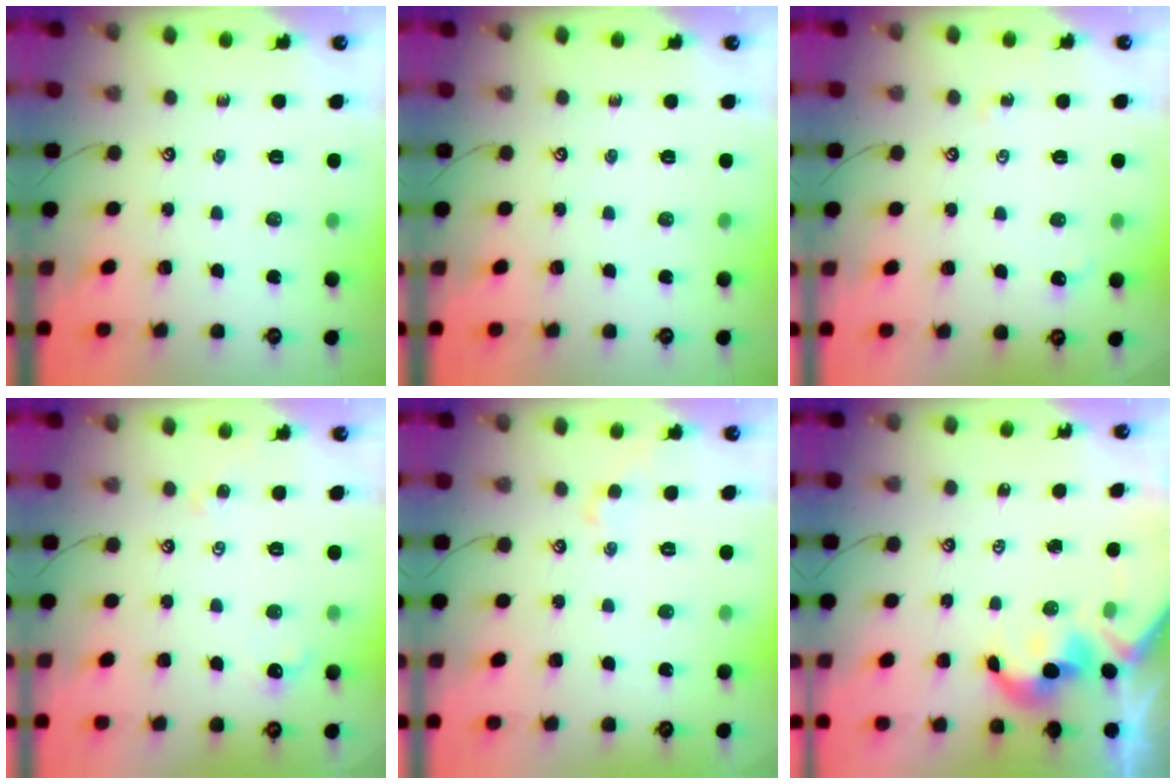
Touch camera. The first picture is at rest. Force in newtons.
{"total": 0.0}
{"total": 2.5, "press": 2.4, "slide": 0.6}
{"total": 2.9, "press": 2.9, "slide": 0.7}
{"total": 2.0, "press": 2.0, "slide": 0.4}
{"total": 3.8, "press": 3.8, "slide": 0.6}